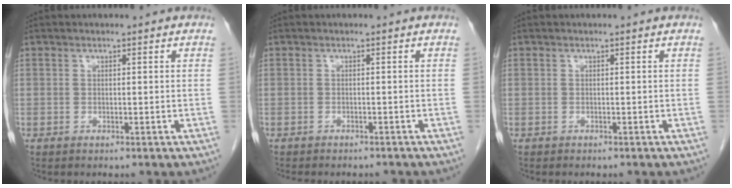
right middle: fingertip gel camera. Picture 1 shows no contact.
{"total": 5.5, "force": [-4.9, 1.6, 1.9], "torque": [-0.020, -0.002, -0.062]}
{"total": 0.5, "force": [-0.4, 0.2, 0.2], "torque": [-0.008, 0.001, -0.005]}